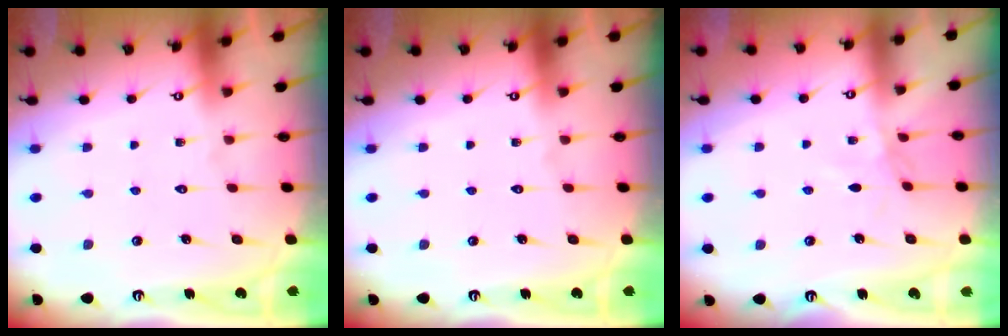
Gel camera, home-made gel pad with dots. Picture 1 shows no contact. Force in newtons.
{"total": 0.0}
{"total": 2.2, "press": 2.2, "slide": 0.4}